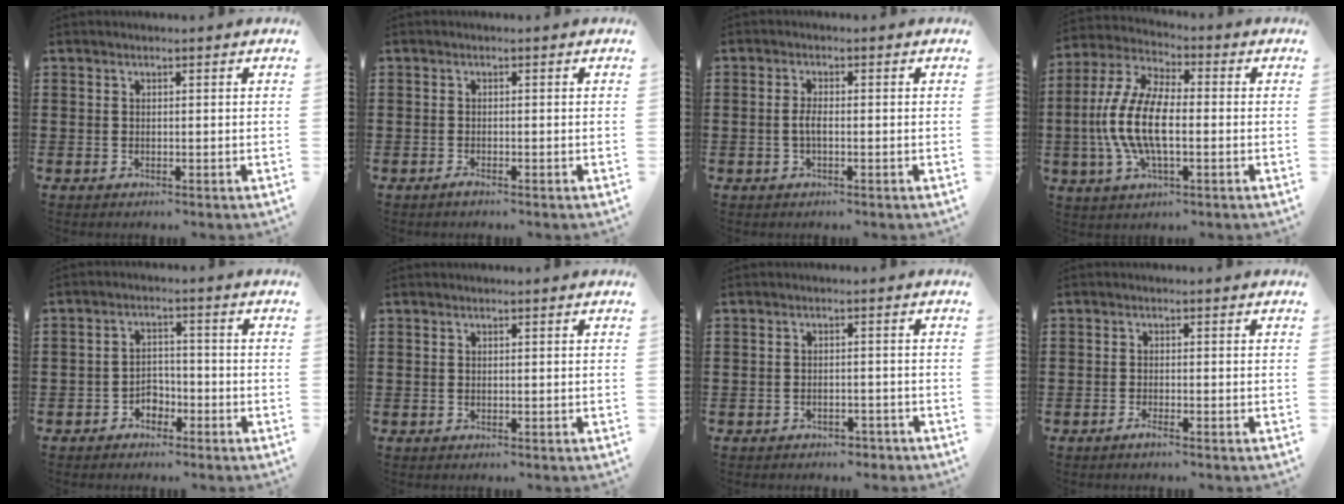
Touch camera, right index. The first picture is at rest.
{"total": 0.8, "force": [-0.6, 0.0, 0.5], "torque": [-0.010, -0.005, -0.011]}
{"total": 1.5, "force": [-0.3, 0.3, 1.4], "torque": [-0.035, -0.003, -0.008]}
{"total": 11.4, "force": [-2.0, 4.9, 10.0], "torque": [-0.233, -0.010, -0.041]}
{"total": 2.8, "force": [-2.0, 1.8, 0.8], "torque": [-0.022, 0.006, -0.042]}
{"total": 0.0}
{"total": 1.7, "force": [-1.7, 0.4, 0.2], "torque": [-0.011, 0.001, -0.035]}
{"total": 1.3, "force": [-1.0, 0.0, 0.8], "torque": [-0.014, -0.005, -0.018]}